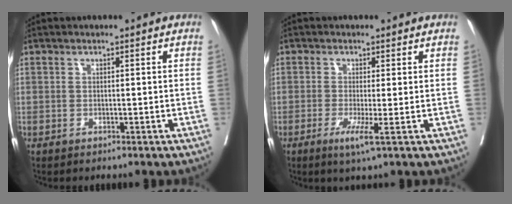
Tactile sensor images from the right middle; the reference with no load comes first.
{"total": 3.3, "force": [-1.2, -0.4, 3.0], "torque": [-0.057, -0.012, -0.022]}